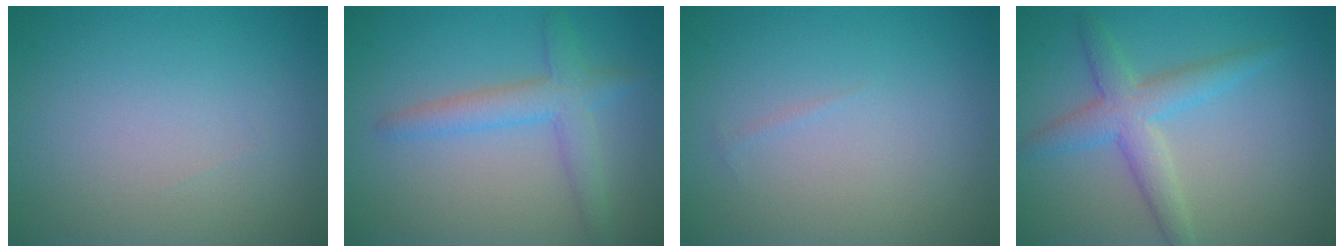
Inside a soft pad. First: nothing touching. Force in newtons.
{"total": 3.4, "press": 3.4, "slide": 0.2}
{"total": 0.8, "press": 0.8, "slide": 0.2}
{"total": 3.9, "press": 3.9, "slide": 0.1}